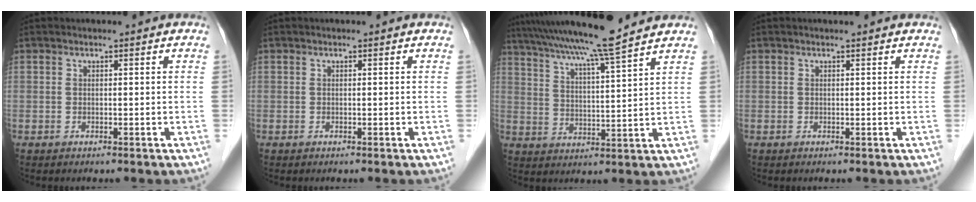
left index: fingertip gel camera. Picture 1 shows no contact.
{"total": 0.0}
{"total": 13.8, "force": [11.9, -1.6, 6.9], "torque": [-0.121, 0.002, 0.182]}
{"total": 1.6, "force": [1.5, 0.2, 0.5], "torque": [-0.010, 0.010, 0.012]}